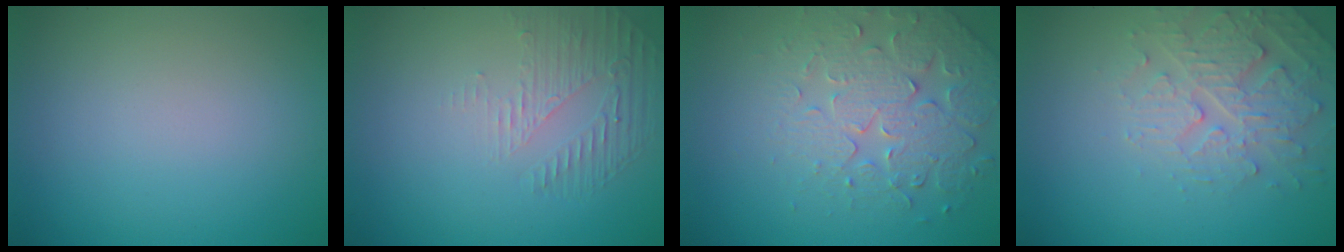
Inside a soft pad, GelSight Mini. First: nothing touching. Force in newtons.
{"total": 1.7, "press": 0.8, "slide": 1.5}
{"total": 4.2, "press": 4.0, "slide": 1.2}
{"total": 3.9, "press": 3.8, "slide": 0.7}